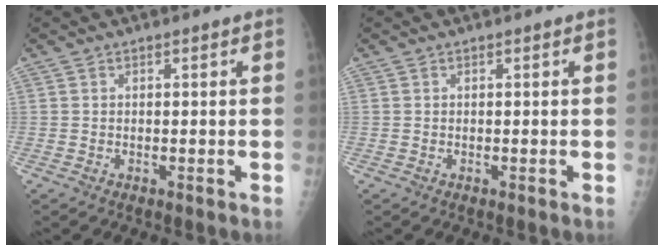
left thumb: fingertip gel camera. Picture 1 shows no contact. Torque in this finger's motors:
{"motor_torque": [0.00, 0.00, -0.01, -0.01, 0.00]}